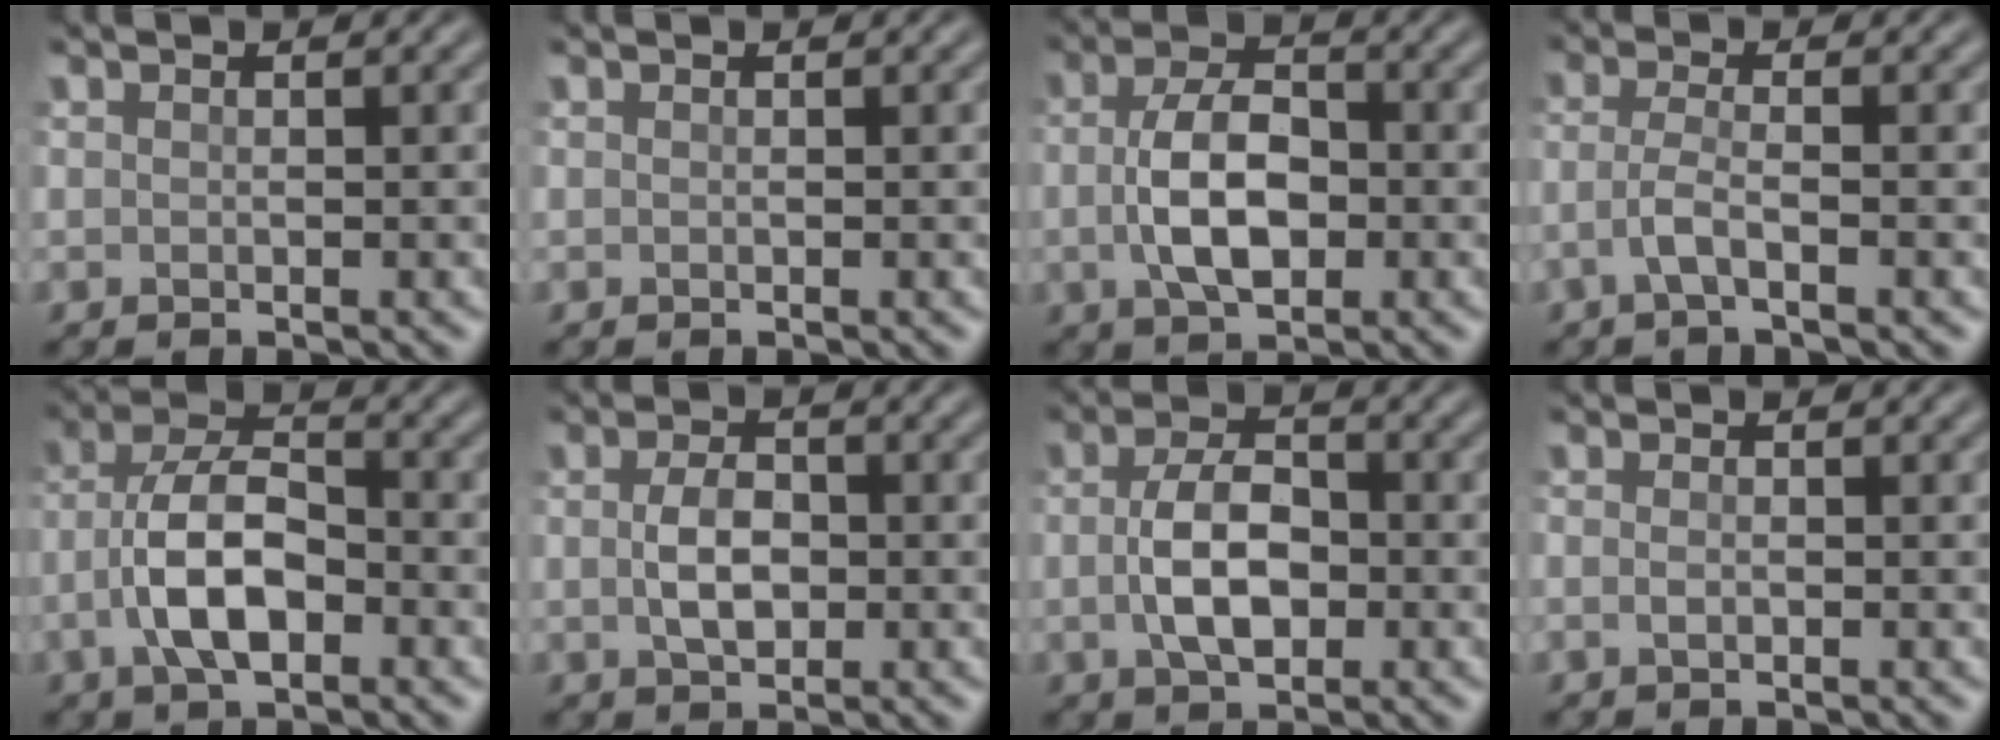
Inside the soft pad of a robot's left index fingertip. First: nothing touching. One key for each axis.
{"total": 0.0}
{"total": 5.7, "fx": -0.8, "fy": 3.3, "fz": 4.6, "tx": -0.095, "ty": -0.003, "tz": -0.018}
{"total": 2.3, "fx": -1.2, "fy": 0.5, "fz": 1.9, "tx": -0.042, "ty": -0.003, "tz": -0.033}
{"total": 6.3, "fx": -2.0, "fy": 3.1, "fz": 5.1, "tx": -0.100, "ty": 0.001, "tz": -0.044}
{"total": 3.3, "fx": -0.4, "fy": 2.1, "fz": 2.6, "tx": -0.057, "ty": -0.002, "tz": -0.010}
{"total": 5.1, "fx": -0.8, "fy": 3.0, "fz": 4.0, "tx": -0.081, "ty": -0.002, "tz": -0.018}
{"total": 0.8, "fx": -0.5, "fy": 0.3, "fz": 0.5, "tx": -0.015, "ty": -0.003, "tz": -0.012}